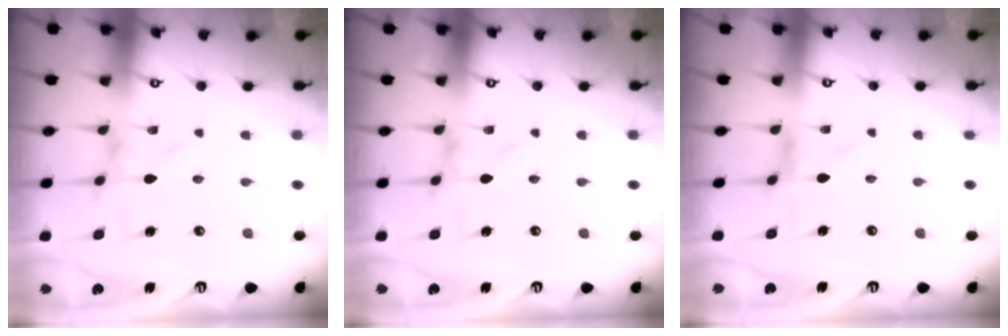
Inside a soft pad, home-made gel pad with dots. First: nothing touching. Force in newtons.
{"total": 0.0}
{"total": 1.0, "press": 1.0, "slide": 0.3}